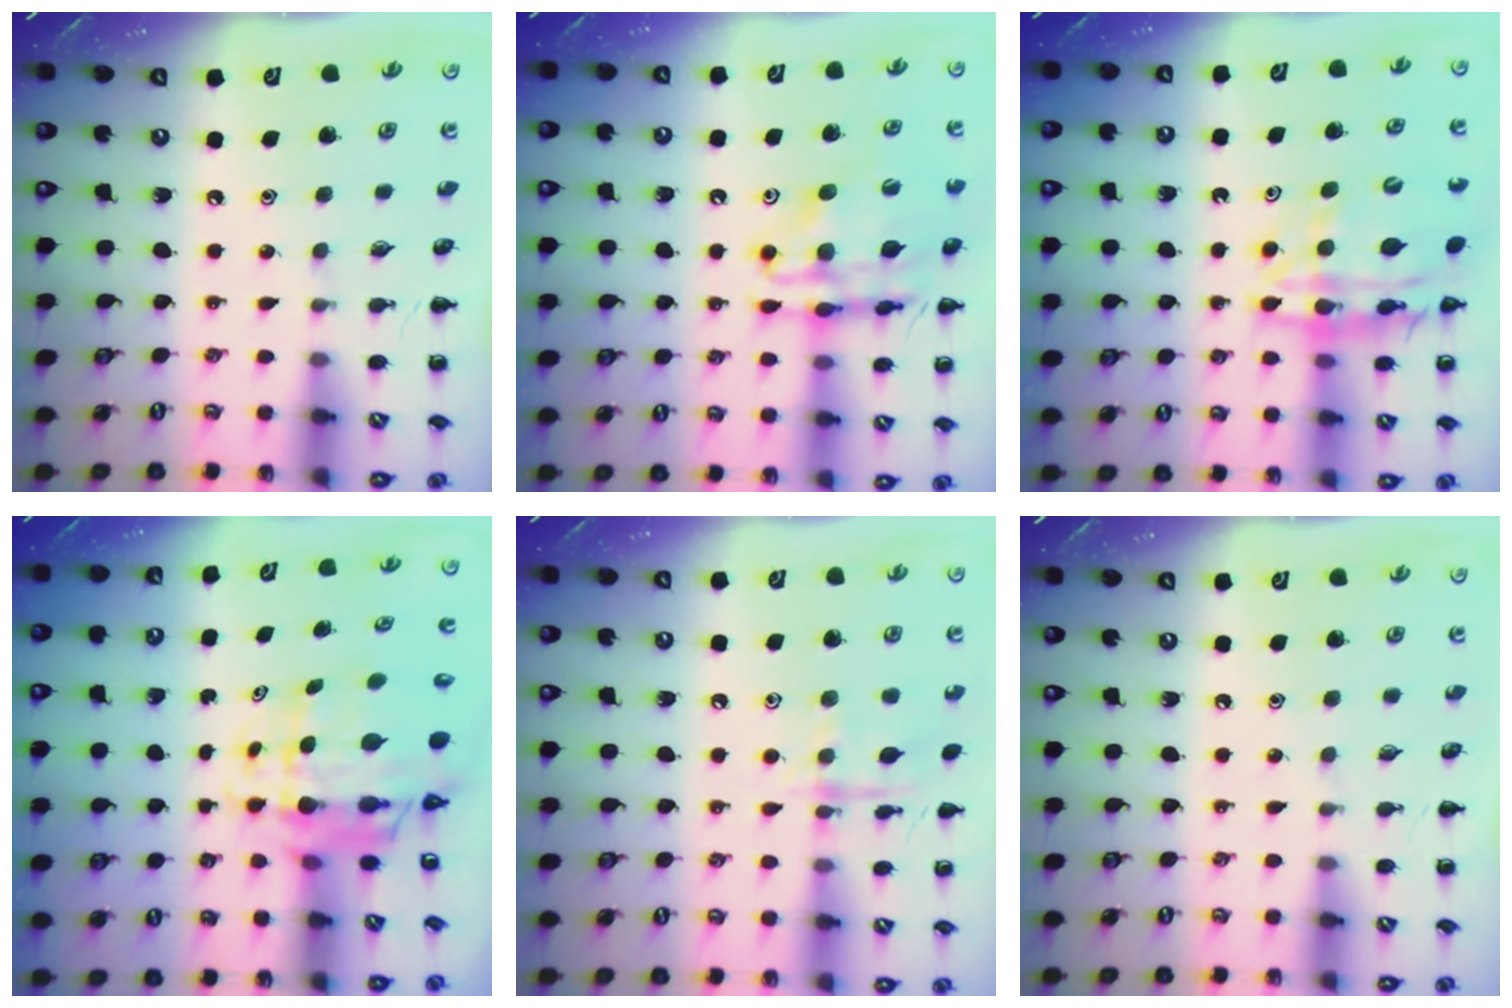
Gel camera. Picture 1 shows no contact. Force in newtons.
{"total": 17.1, "press": 16.8, "slide": 3.4}
{"total": 16.8, "press": 16.4, "slide": 4.1}
{"total": 8.3, "press": 7.8, "slide": 2.7}
{"total": 8.8, "press": 8.8, "slide": 0.6}
{"total": 0.0}